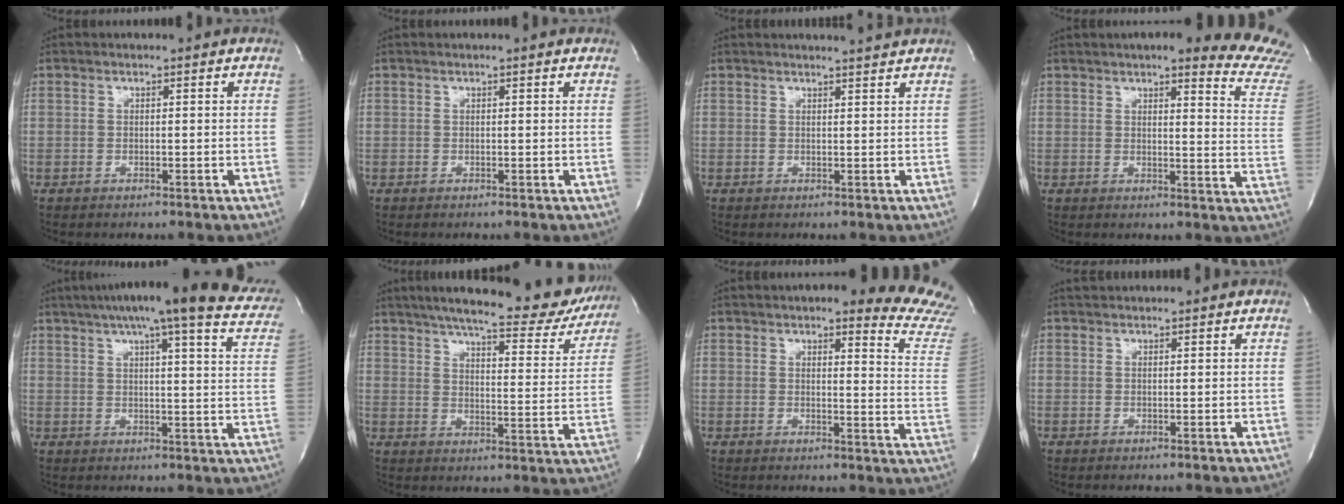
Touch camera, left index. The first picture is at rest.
{"total": 0.8, "force": [0.7, -0.1, 0.3], "torque": [-0.008, 0.005, 0.007]}
{"total": 3.3, "force": [3.1, -0.8, 0.6], "torque": [-0.011, -0.004, 0.036]}
{"total": 17.0, "force": [15.7, 0.9, 6.3], "torque": [-0.062, -0.081, 0.156]}
{"total": 27.4, "force": [21.8, 3.3, 16.2], "torque": [-0.202, -0.008, 0.255]}
{"total": 25.9, "force": [22.2, 5.1, 12.4], "torque": [-0.183, -0.032, 0.271]}
{"total": 14.8, "force": [13.9, 0.8, 4.9], "torque": [-0.037, -0.094, 0.127]}
{"total": 1.7, "force": [1.6, 0.2, 0.3], "torque": [-0.010, 0.021, 0.032]}